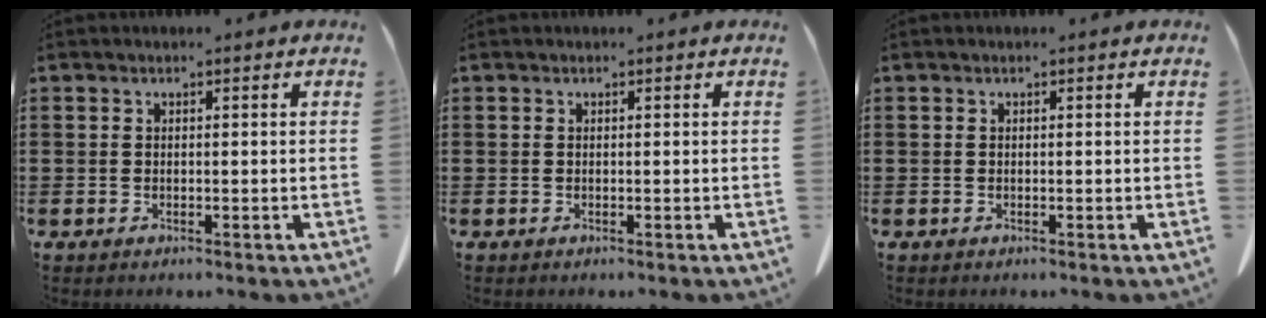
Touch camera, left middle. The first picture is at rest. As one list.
[{"total": 0.0}, {"total": 0.0}]